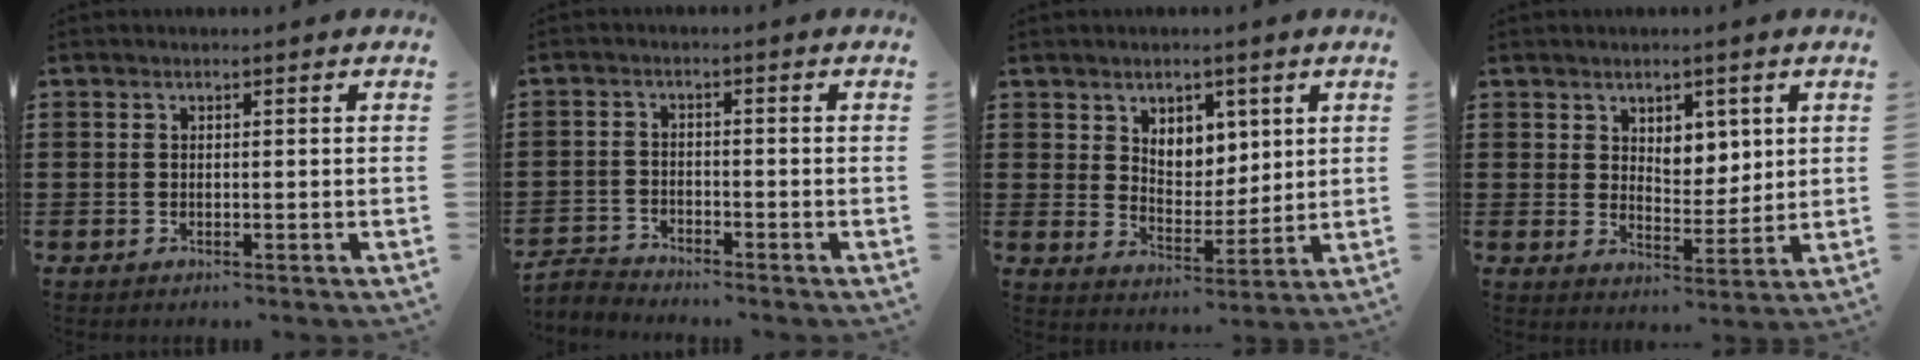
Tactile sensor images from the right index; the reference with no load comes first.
{"total": 2.5, "force": [-2.5, 0.4, 0.1], "torque": [-0.016, 0.001, -0.055]}
{"total": 5.2, "force": [3.4, 3.7, 1.4], "torque": [-0.040, -0.002, 0.060]}
{"total": 4.4, "force": [2.9, 2.9, 1.6], "torque": [-0.028, -0.003, 0.049]}